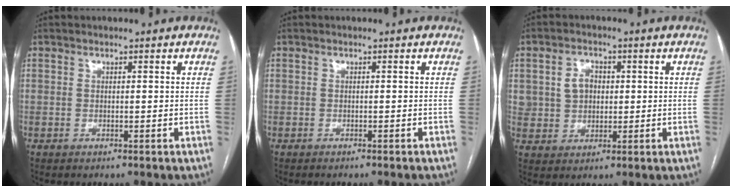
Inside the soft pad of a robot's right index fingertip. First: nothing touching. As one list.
[{"total": 1.8, "force": [-1.6, 0.0, 0.7], "torque": [-0.010, -0.001, -0.019]}, {"total": 5.2, "force": [1.1, 4.2, 2.8], "torque": [-0.055, 0.014, 0.025]}]